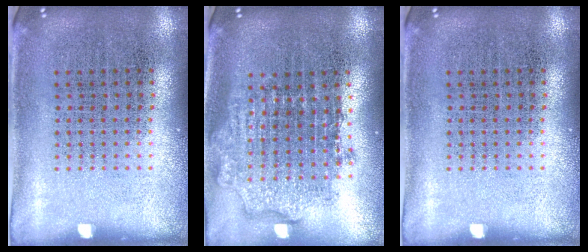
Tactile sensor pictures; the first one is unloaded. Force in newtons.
{"total": 1.7, "press": 1.4, "slide": 1.0}
{"total": 0.0}